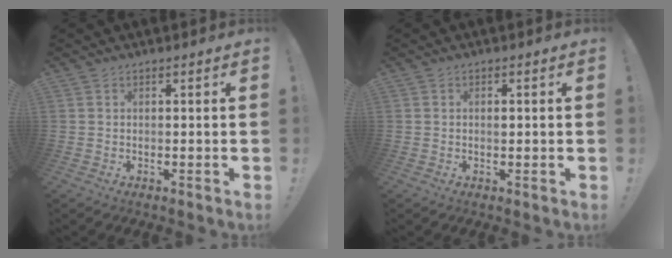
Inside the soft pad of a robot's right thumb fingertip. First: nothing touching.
{"total": 0.7, "force": [0.2, 0.5, 0.5], "torque": [-0.003, -0.001, 0.002]}